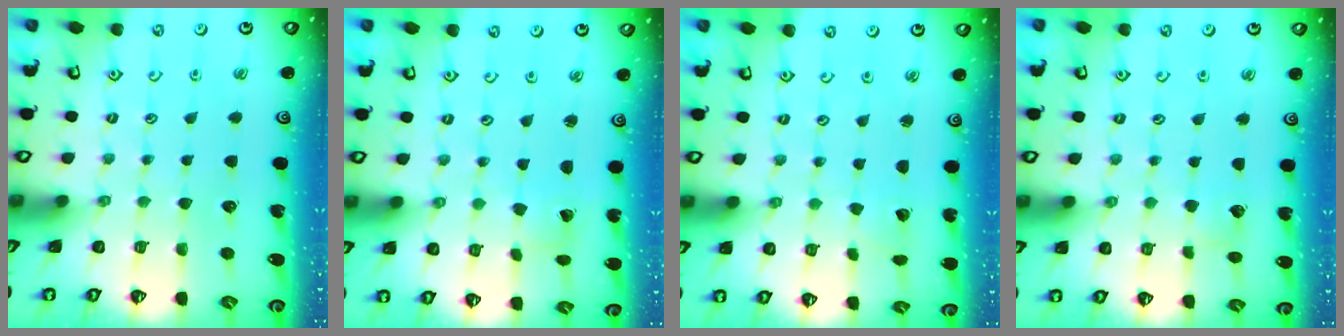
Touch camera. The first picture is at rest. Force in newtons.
{"total": 0.9, "press": 0.9, "slide": 0.0}
{"total": 1.8, "press": 1.8, "slide": 0.1}
{"total": 2.7, "press": 2.7, "slide": 0.4}